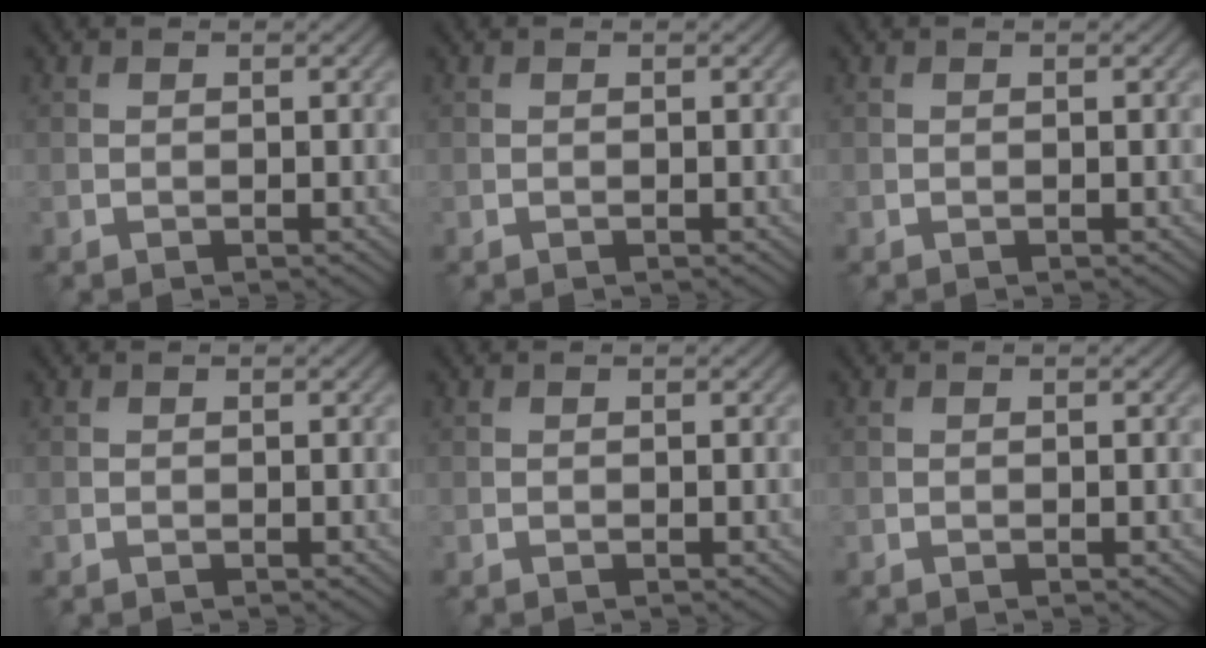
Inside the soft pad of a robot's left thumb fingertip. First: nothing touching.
{"total": 0.0}
{"total": 0.0}
{"total": 0.0}
{"total": 0.0}
{"total": 0.0}